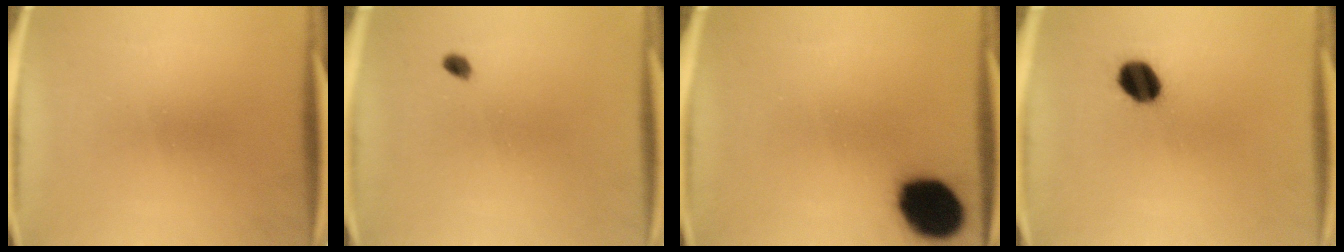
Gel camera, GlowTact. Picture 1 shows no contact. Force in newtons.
{"total": 2.0}
{"total": 15.5}
{"total": 7.5}